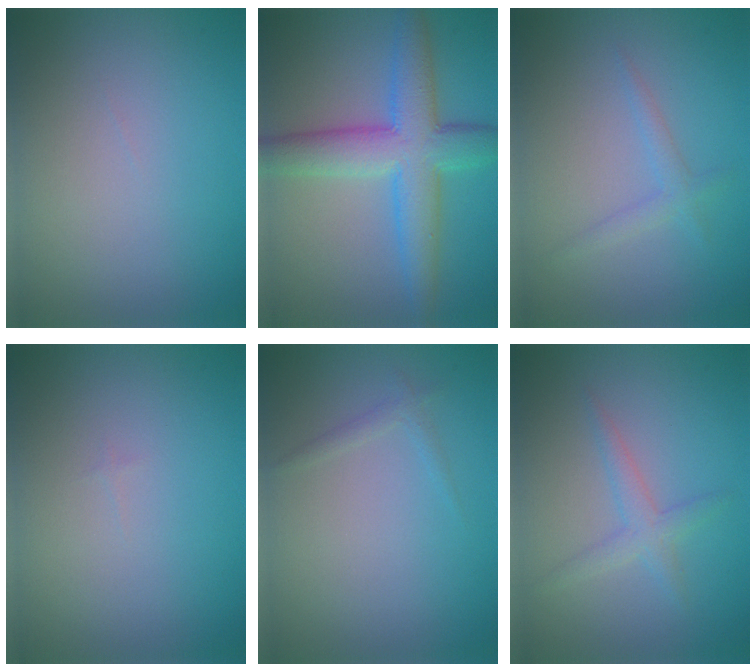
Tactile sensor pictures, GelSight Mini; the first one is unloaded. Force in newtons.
{"total": 7.1, "press": 7.1, "slide": 0.2}
{"total": 1.4, "press": 1.4, "slide": 0.0}
{"total": 0.0}
{"total": 0.9, "press": 0.9, "slide": 0.1}
{"total": 2.0, "press": 2.0, "slide": 0.1}